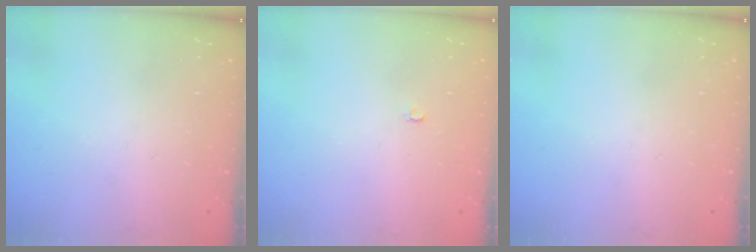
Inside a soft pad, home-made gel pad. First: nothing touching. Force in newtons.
{"total": 2.1, "press": 2.1, "slide": 0.2}
{"total": 0.0}